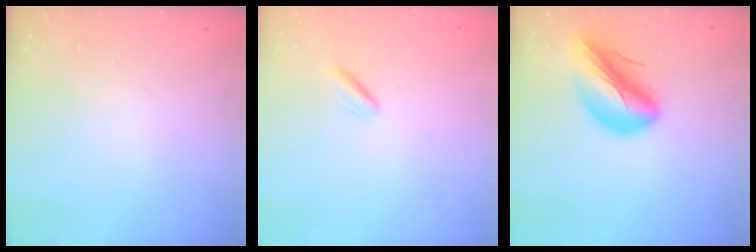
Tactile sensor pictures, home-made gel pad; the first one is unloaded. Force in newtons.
{"total": 2.3, "press": 1.9, "slide": 1.2}
{"total": 14.9, "press": 14.4, "slide": 4.0}